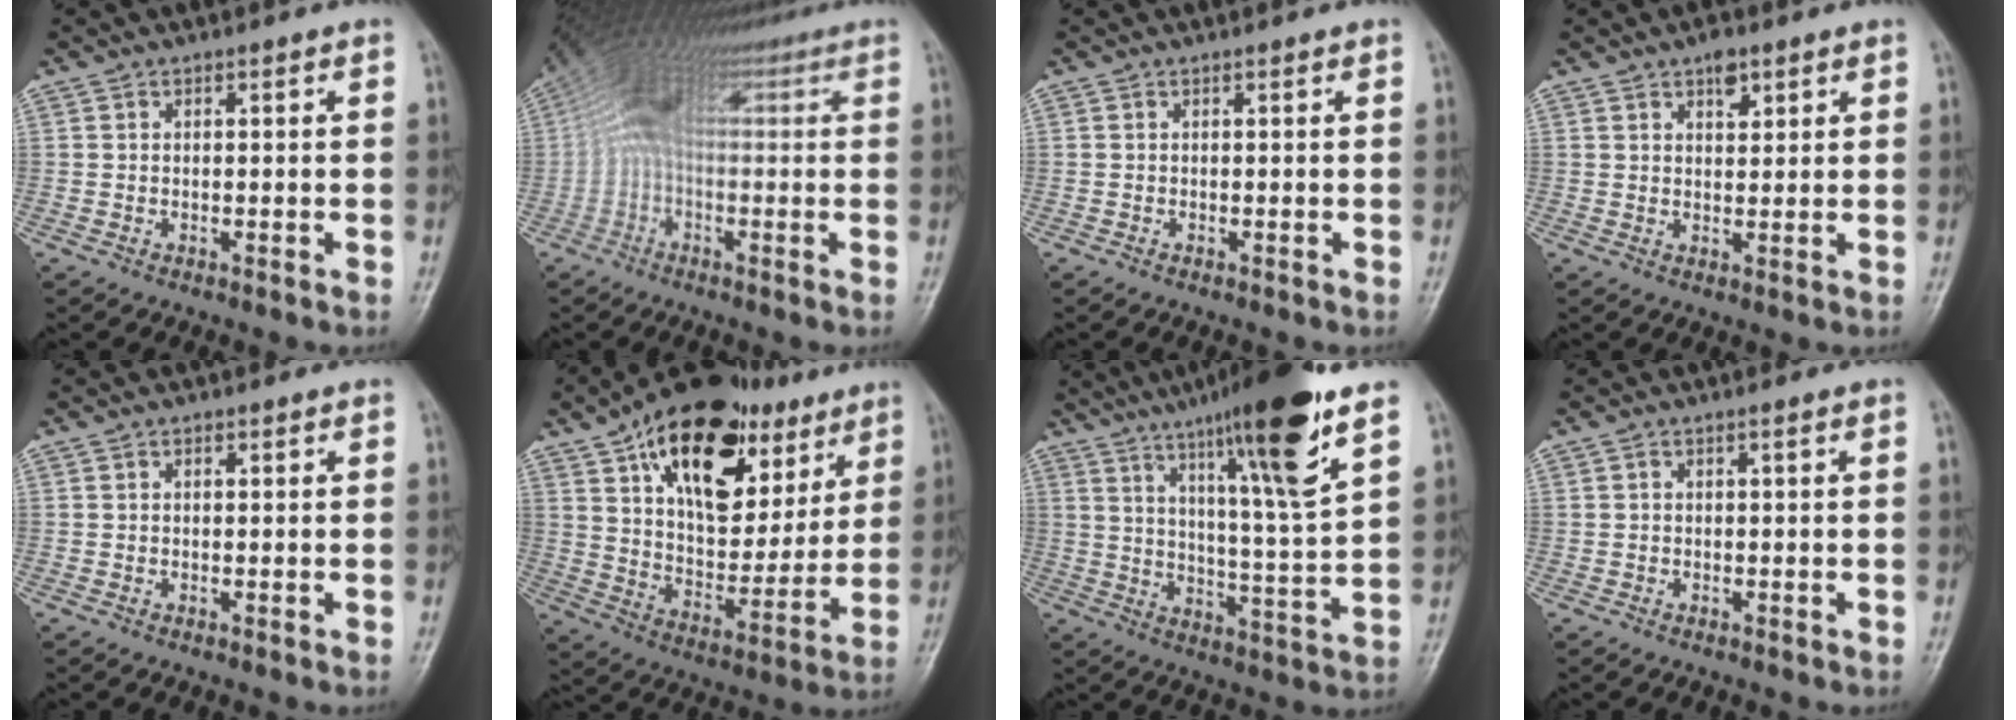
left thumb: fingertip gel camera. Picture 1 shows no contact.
{"total": 9.5, "force": [0.5, 5.8, 7.4], "torque": [-0.135, 0.031, -0.002]}
{"total": 0.0}
{"total": 3.9, "force": [2.2, 2.0, 2.4], "torque": [-0.022, -0.010, 0.033]}
{"total": 1.1, "force": [0.4, 0.7, 0.7], "torque": [-0.012, 0.001, 0.006]}
{"total": 26.9, "force": [13.6, 14.8, 17.9], "torque": [-0.240, -0.021, 0.223]}
{"total": 19.5, "force": [11.6, 1.5, 15.6], "torque": [-0.234, -0.053, 0.182]}
{"total": 0.8, "force": [0.2, 0.3, 0.7], "torque": [-0.018, 0.009, 0.008]}